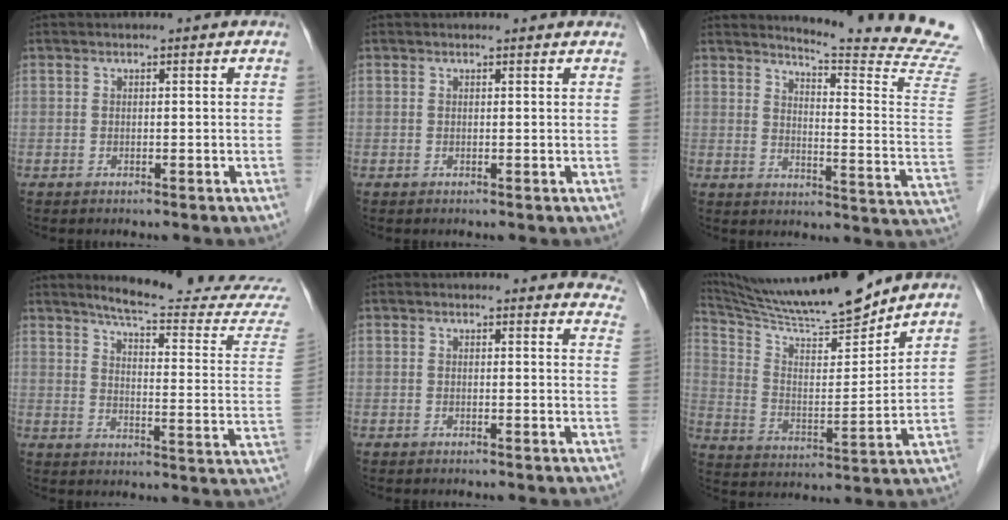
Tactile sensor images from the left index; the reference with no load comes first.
{"total": 2.2, "force": [2.2, 0.4, 0.5], "torque": [-0.015, 0.010, 0.017]}
{"total": 17.5, "force": [16.8, -3.2, 4.1], "torque": [-0.070, -0.159, 0.189]}
{"total": 21.2, "force": [20.2, 0.0, 6.6], "torque": [-0.090, -0.121, 0.234]}
{"total": 9.6, "force": [9.3, 2.0, 1.3], "torque": [0.027, -0.028, 0.061]}
{"total": 17.3, "force": [16.2, 0.3, 5.8], "torque": [-0.115, -0.008, 0.276]}